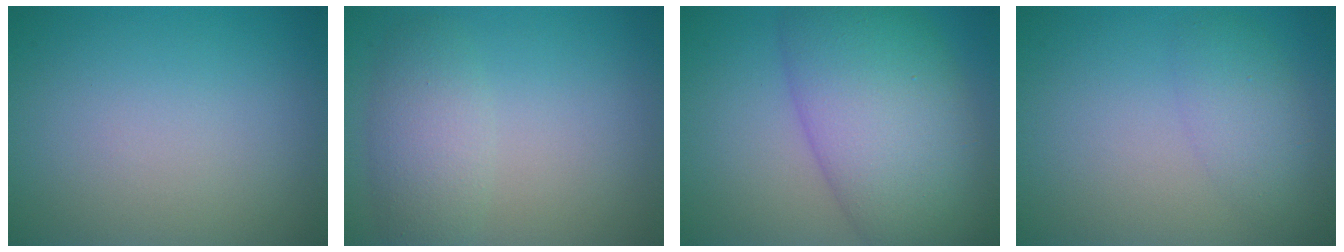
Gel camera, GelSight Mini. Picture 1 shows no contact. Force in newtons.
{"total": 3.3, "press": 3.3, "slide": 0.2}
{"total": 11.0, "press": 11.0, "slide": 0.3}
{"total": 2.7, "press": 2.7, "slide": 0.1}